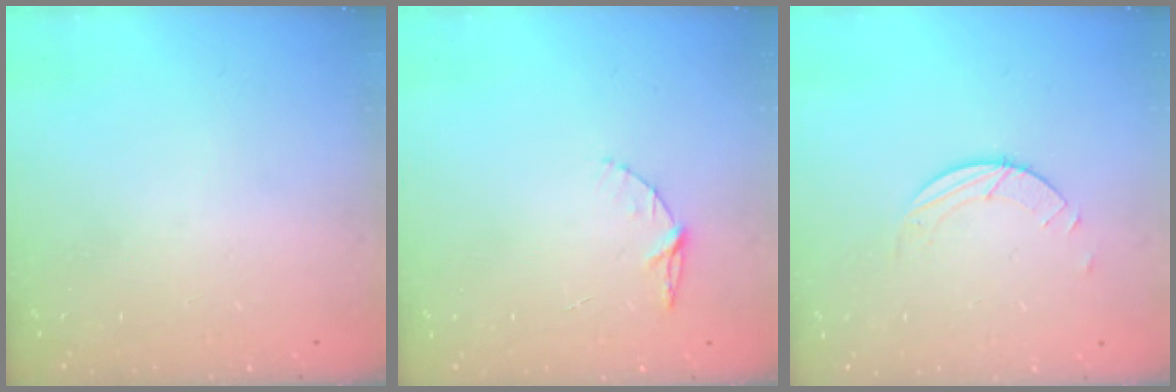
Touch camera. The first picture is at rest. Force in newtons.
{"total": 5.2, "press": 5.1, "slide": 0.5}
{"total": 1.5, "press": 1.5, "slide": 0.1}